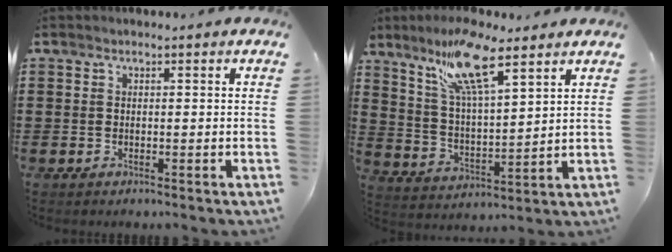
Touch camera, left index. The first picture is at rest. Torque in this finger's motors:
{"motor_torque": [1.09, -1.05, 0.70, 0.21]}